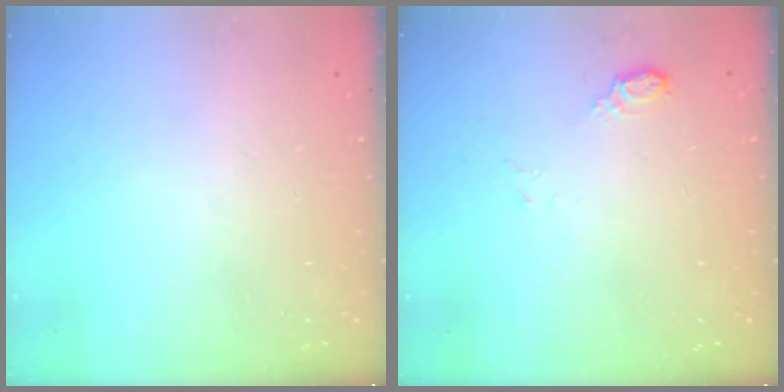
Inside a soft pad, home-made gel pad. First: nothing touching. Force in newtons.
{"total": 5.6, "press": 5.6, "slide": 0.6}